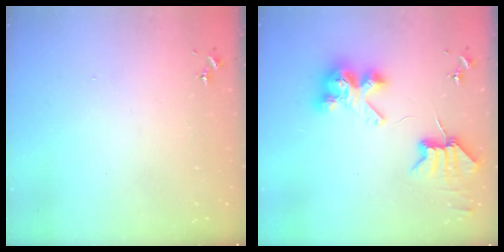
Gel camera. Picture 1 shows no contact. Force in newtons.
{"total": 7.4, "press": 7.4, "slide": 0.6}